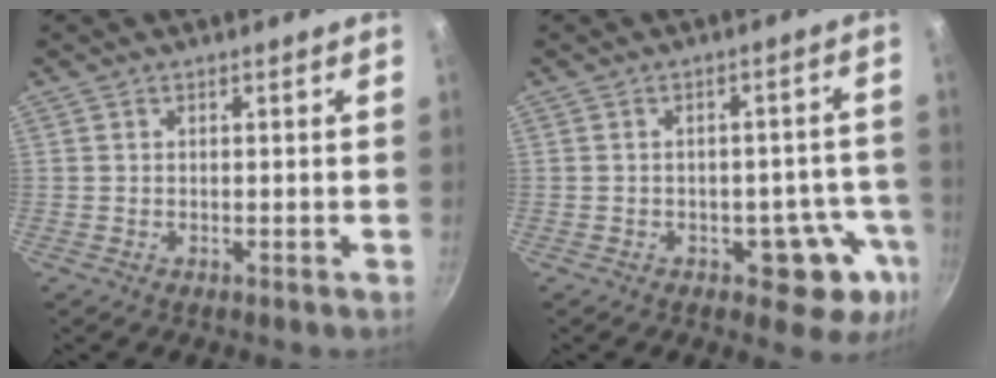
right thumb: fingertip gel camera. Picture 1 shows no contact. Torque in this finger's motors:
{"motor_torque": [0.96, 0.77, 0.94, -0.10, 0.15]}